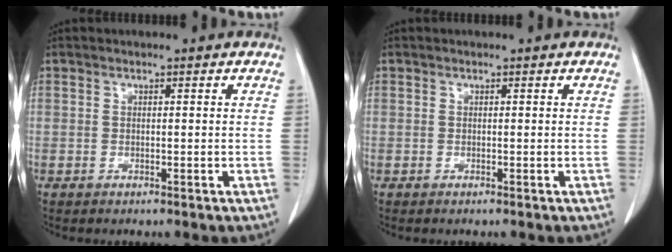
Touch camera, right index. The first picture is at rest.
{"total": 0.0}